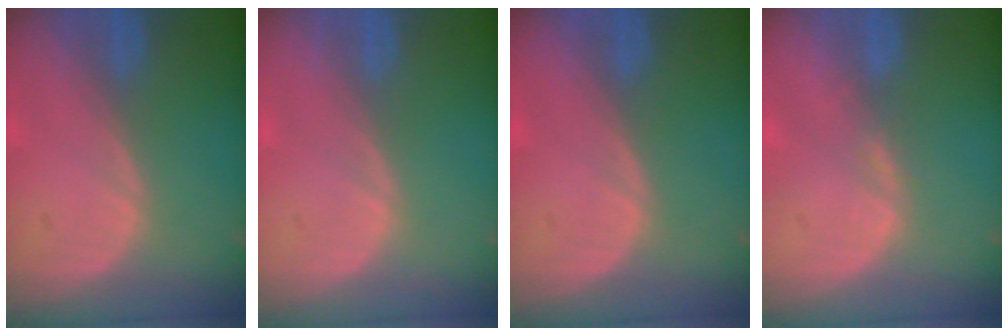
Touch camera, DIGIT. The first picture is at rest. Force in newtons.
{"total": 0.0}
{"total": 0.0}
{"total": 1.1, "press": 1.1, "slide": 0.2}